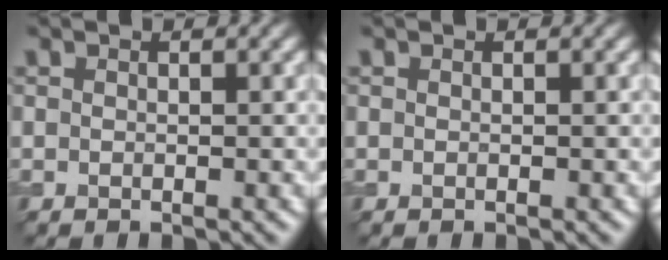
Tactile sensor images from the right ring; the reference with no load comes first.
{"total": 0.0}